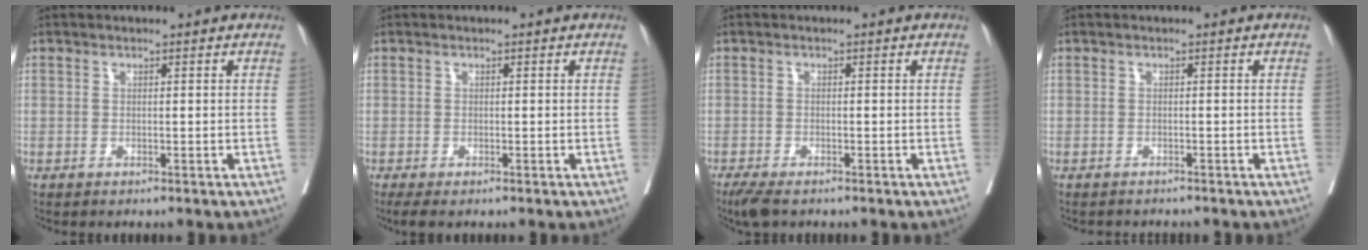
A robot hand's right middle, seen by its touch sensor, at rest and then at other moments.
{"total": 2.3, "force": [-1.7, 0.7, 1.5], "torque": [-0.024, -0.010, -0.026]}
{"total": 3.8, "force": [-2.9, 0.8, 2.3], "torque": [-0.043, -0.013, -0.048]}
{"total": 3.1, "force": [-3.0, 0.8, 0.6], "torque": [-0.006, -0.003, -0.038]}